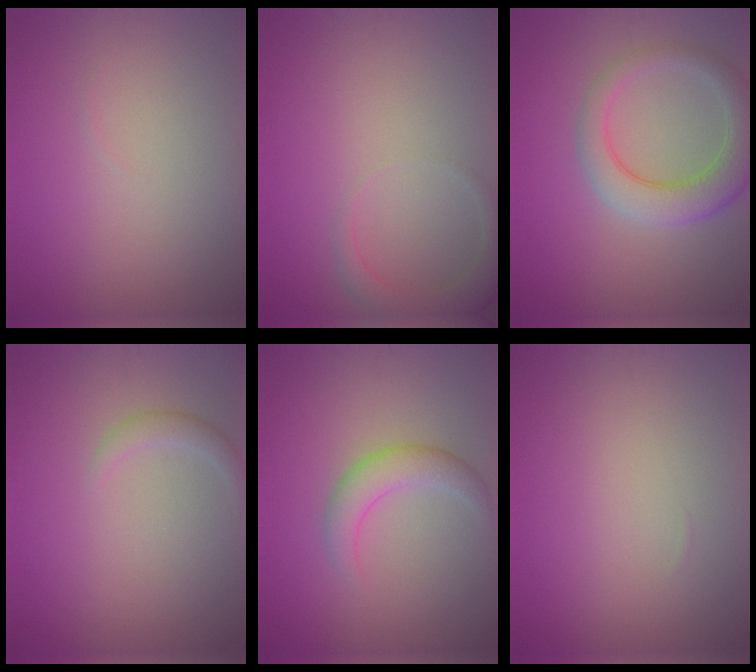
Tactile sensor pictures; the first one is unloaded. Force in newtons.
{"total": 2.6, "press": 2.6, "slide": 0.2}
{"total": 5.3, "press": 5.2, "slide": 0.4}
{"total": 1.3, "press": 1.3, "slide": 0.0}
{"total": 3.0, "press": 3.0, "slide": 0.1}
{"total": 0.0}